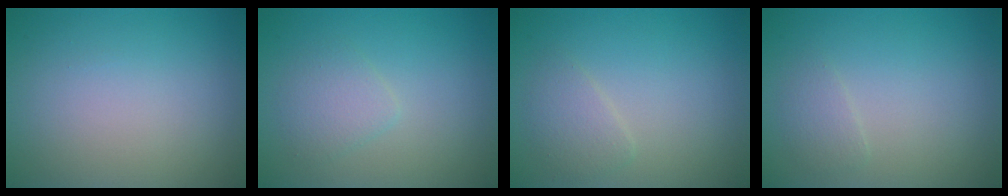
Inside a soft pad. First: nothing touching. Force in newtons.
{"total": 1.9, "press": 1.9, "slide": 0.1}
{"total": 1.7, "press": 1.7, "slide": 0.1}
{"total": 1.2, "press": 1.2, "slide": 0.1}